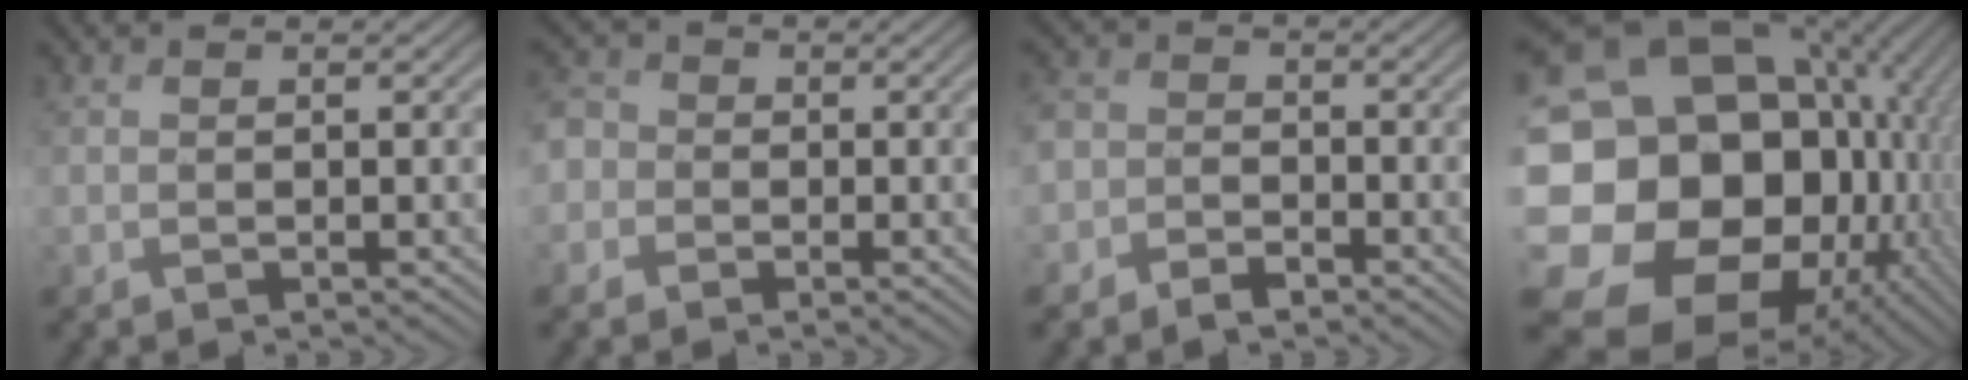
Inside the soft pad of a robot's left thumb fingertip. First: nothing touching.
{"total": 3.8, "force": [-1.0, 3.6, 0.8], "torque": [-0.025, 0.003, -0.043]}
{"total": 3.6, "force": [-2.4, 2.5, 1.0], "torque": [-0.014, 0.000, -0.063]}
{"total": 22.4, "force": [-3.6, 18.5, 12.1], "torque": [-0.284, -0.023, -0.062]}